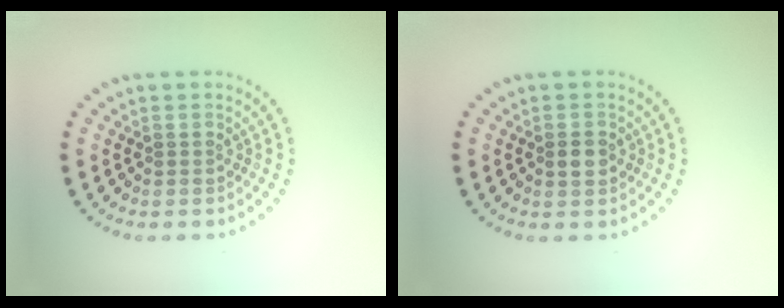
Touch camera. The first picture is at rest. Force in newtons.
{"total": 1.5, "press": 1.4, "slide": 0.2}